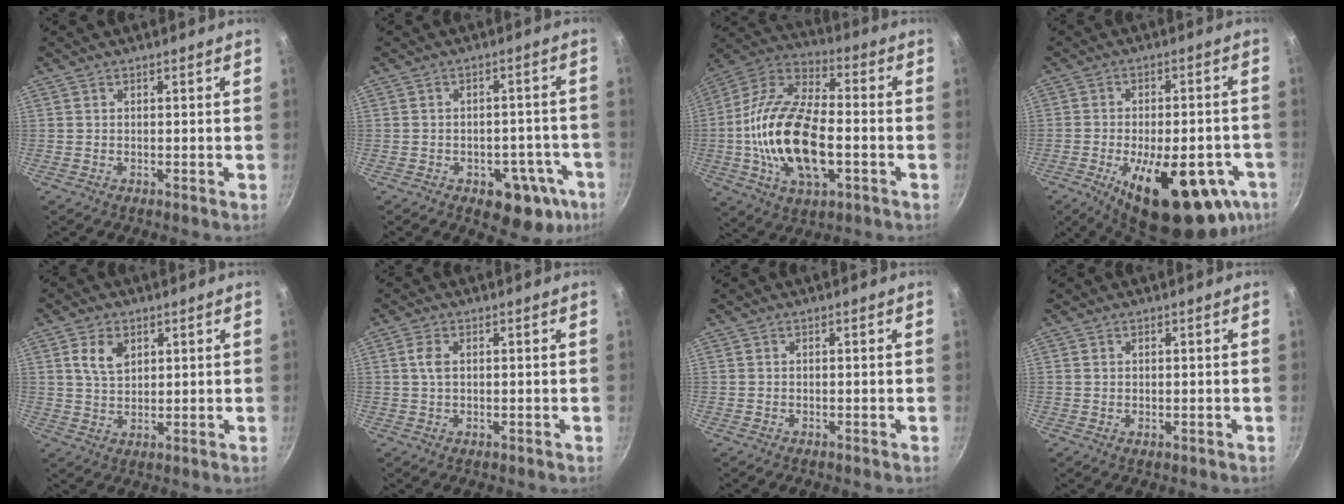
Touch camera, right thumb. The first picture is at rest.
{"total": 11.5, "force": [-5.4, 7.3, 7.1], "torque": [-0.029, 0.039, -0.054]}
{"total": 21.9, "force": [-3.7, 11.0, 18.5], "torque": [-0.346, 0.032, -0.080]}
{"total": 23.5, "force": [-9.8, 10.4, 18.7], "torque": [-0.232, 0.012, -0.126]}
{"total": 5.7, "force": [2.3, 3.7, 3.6], "torque": [-0.057, -0.008, 0.044]}
{"total": 2.7, "force": [0.6, 1.5, 2.2], "torque": [-0.048, 0.004, 0.011]}
{"total": 0.0}
{"total": 0.6, "force": [0.3, 0.4, 0.3], "torque": [-0.001, -0.006, 0.002]}